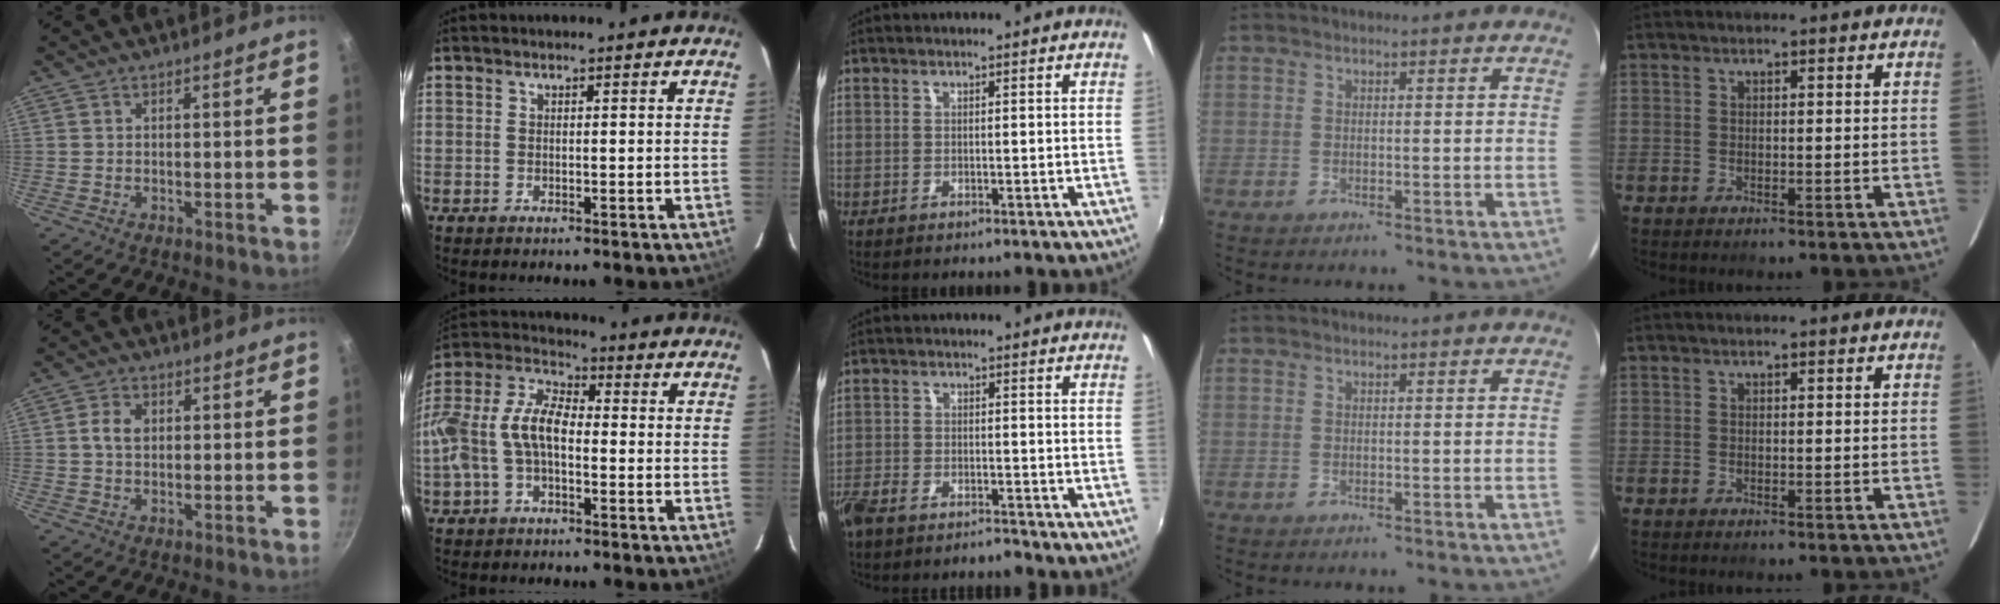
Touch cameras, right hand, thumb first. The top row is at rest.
{"thumb": {"total": 4.1, "force": [0.6, 2.8, 3.0], "torque": [-0.052, 0.007, 0.006]}, "index": {"total": 12.6, "force": [-2.6, 6.7, 10.3], "torque": [-0.218, 0.018, -0.053]}, "middle": {"total": 7.6, "force": [-6.5, 2.5, 2.9], "torque": [-0.089, -0.020, -0.118]}}